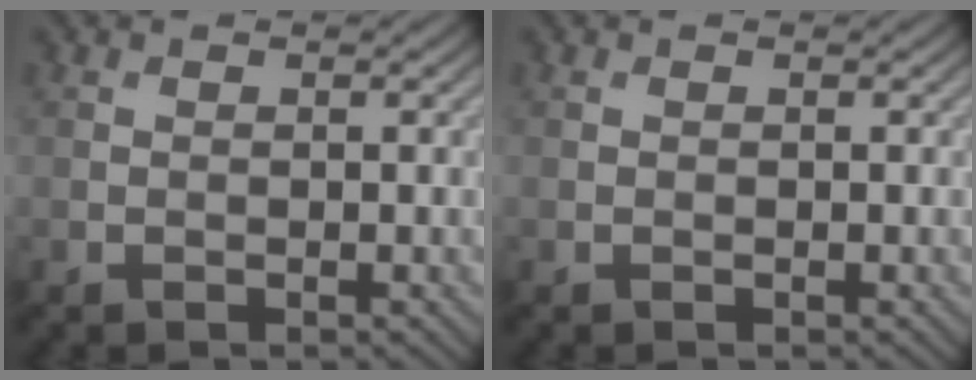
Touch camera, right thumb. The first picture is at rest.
{"total": 0.0}